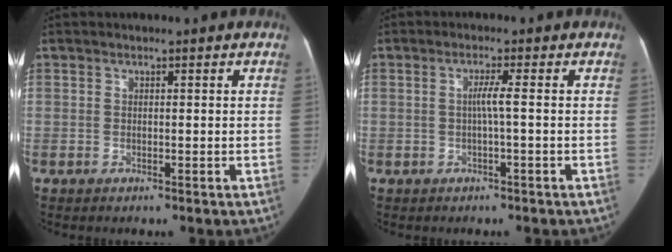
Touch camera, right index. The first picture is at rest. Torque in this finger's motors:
{"motor_torque": [0.45, 0.05, 0.19, 0.03]}